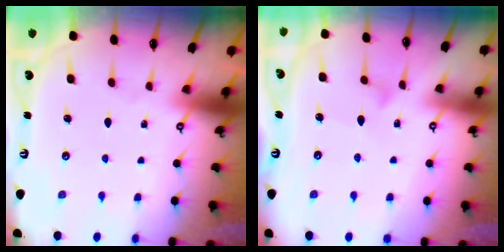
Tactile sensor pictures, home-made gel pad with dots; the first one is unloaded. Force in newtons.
{"total": 4.6, "press": 4.6, "slide": 0.3}